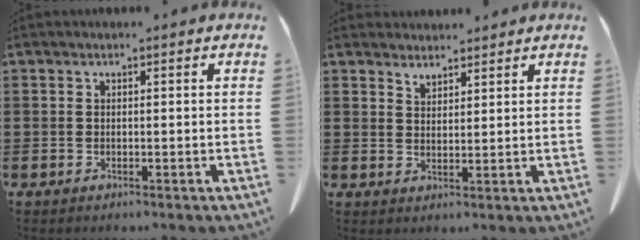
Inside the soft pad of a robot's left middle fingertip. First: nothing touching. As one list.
[{"total": 2.7, "force": [2.6, 0.8, 0.0], "torque": [-0.007, -0.006, 0.051]}]